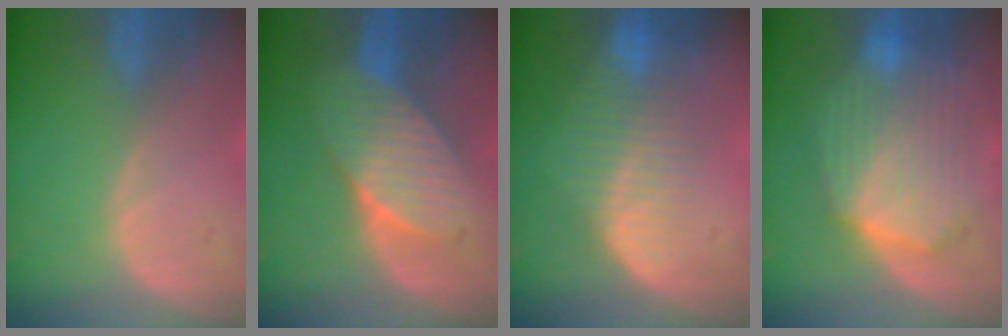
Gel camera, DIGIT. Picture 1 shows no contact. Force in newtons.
{"total": 7.3, "press": 7.3, "slide": 1.0}
{"total": 8.5, "press": 7.2, "slide": 4.6}
{"total": 10.9, "press": 10.9, "slide": 0.8}